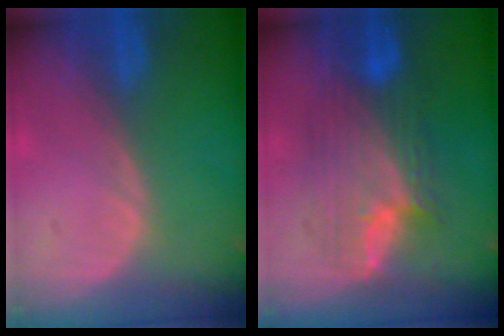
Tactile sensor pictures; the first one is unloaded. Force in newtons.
{"total": 8.6, "press": 8.6, "slide": 0.3}